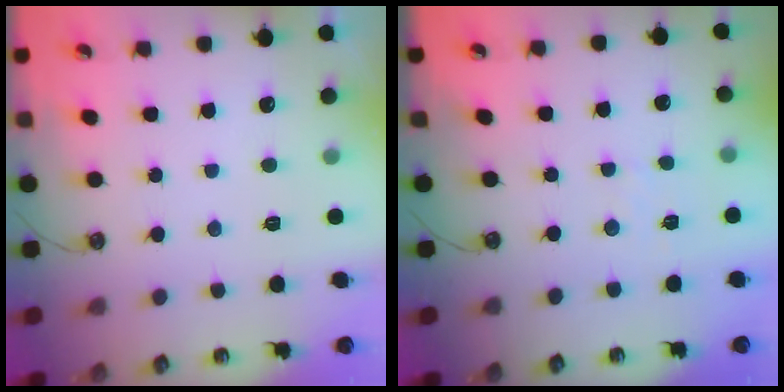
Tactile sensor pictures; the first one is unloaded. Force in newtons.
{"total": 2.0, "press": 2.0, "slide": 0.4}